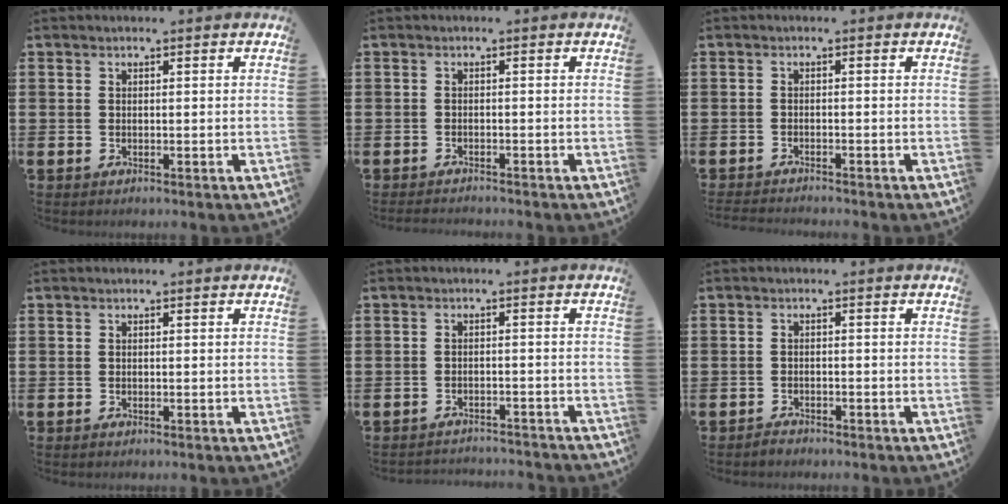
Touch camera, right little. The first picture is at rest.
{"total": 0.9, "force": [-0.9, 0.0, 0.0], "torque": [-0.003, -0.002, -0.019]}
{"total": 1.2, "force": [-1.2, -0.1, 0.1], "torque": [-0.003, -0.001, -0.023]}
{"total": 0.0}
{"total": 1.9, "force": [-1.9, -0.1, -0.2], "torque": [-0.003, 0.003, -0.041]}
{"total": 1.0, "force": [-1.0, 0.2, 0.0], "torque": [-0.003, 0.001, -0.022]}